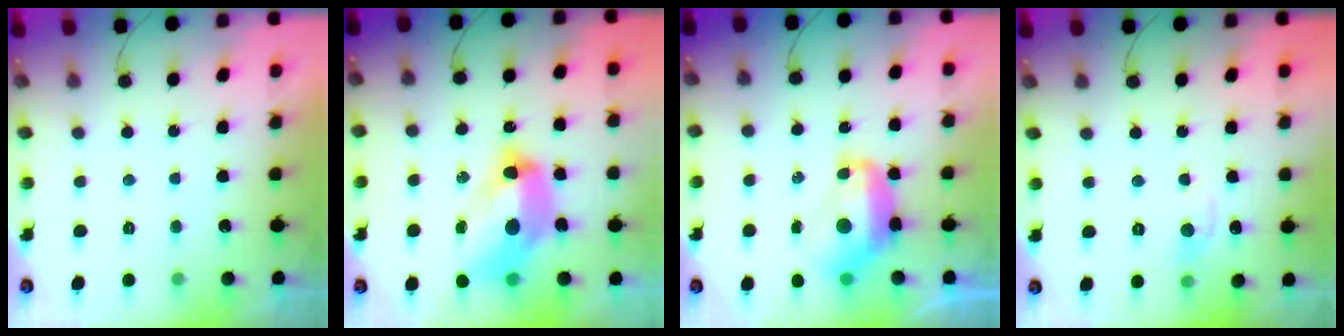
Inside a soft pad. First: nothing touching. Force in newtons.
{"total": 15.6, "press": 15.5, "slide": 1.4}
{"total": 10.5, "press": 10.5, "slide": 0.9}
{"total": 5.0, "press": 4.9, "slide": 0.6}